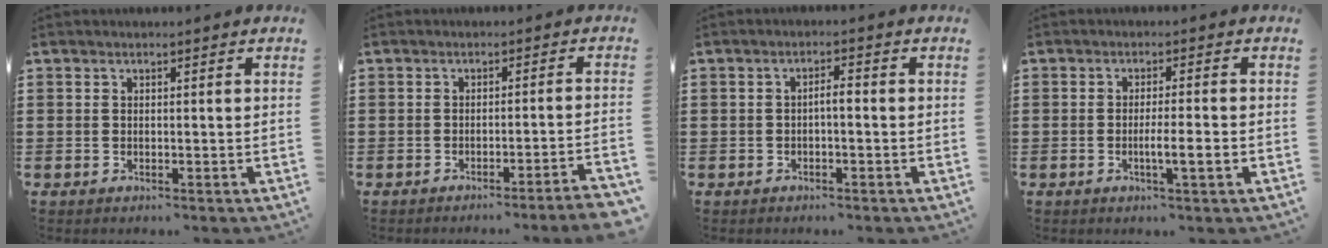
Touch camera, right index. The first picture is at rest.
{"total": 2.9, "force": [-2.4, -0.8, 1.5], "torque": [-0.024, -0.011, -0.047]}
{"total": 1.7, "force": [-0.6, 0.4, 1.6], "torque": [-0.029, 0.002, -0.012]}
{"total": 4.2, "force": [-1.3, 0.1, 4.0], "torque": [-0.067, -0.007, -0.023]}